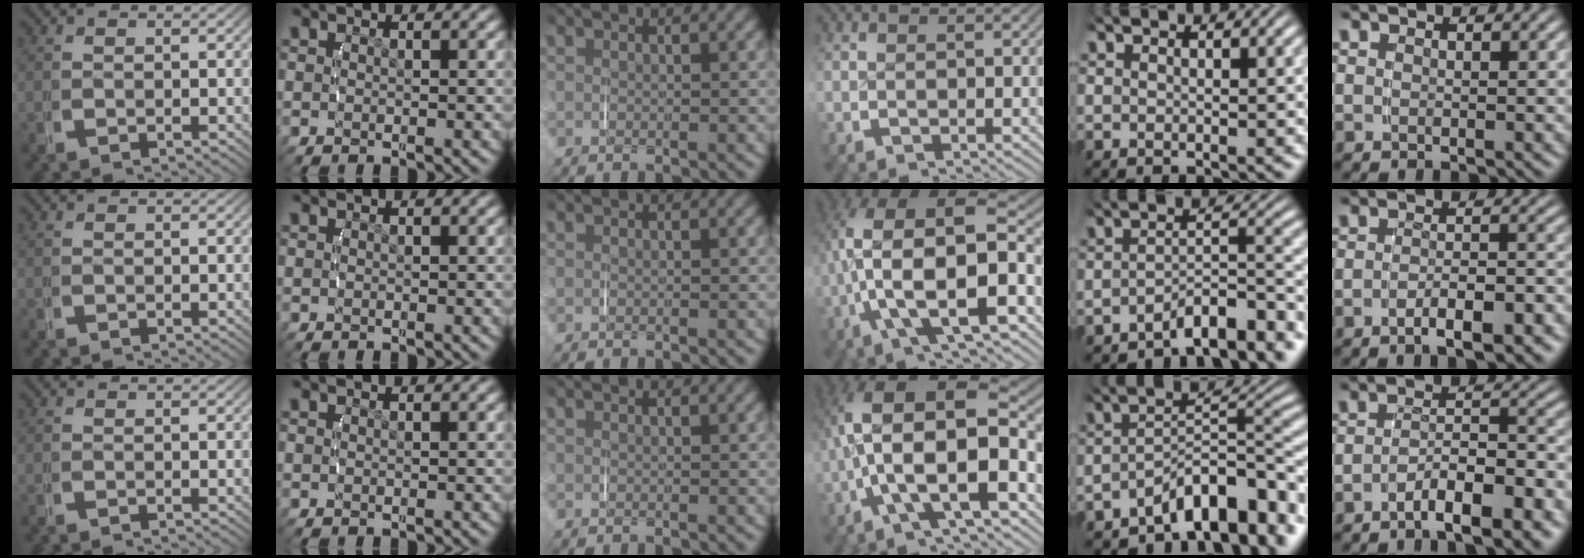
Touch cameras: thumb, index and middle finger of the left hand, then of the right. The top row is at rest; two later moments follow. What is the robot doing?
{"motion": "lift_and_place", "object": "toothpaste"}